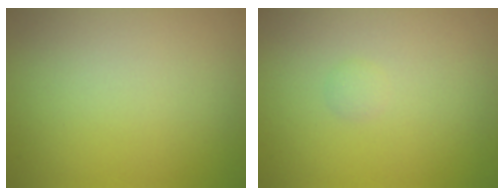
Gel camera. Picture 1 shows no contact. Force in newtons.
{"total": 0.5, "press": 0.5, "slide": 0.0}